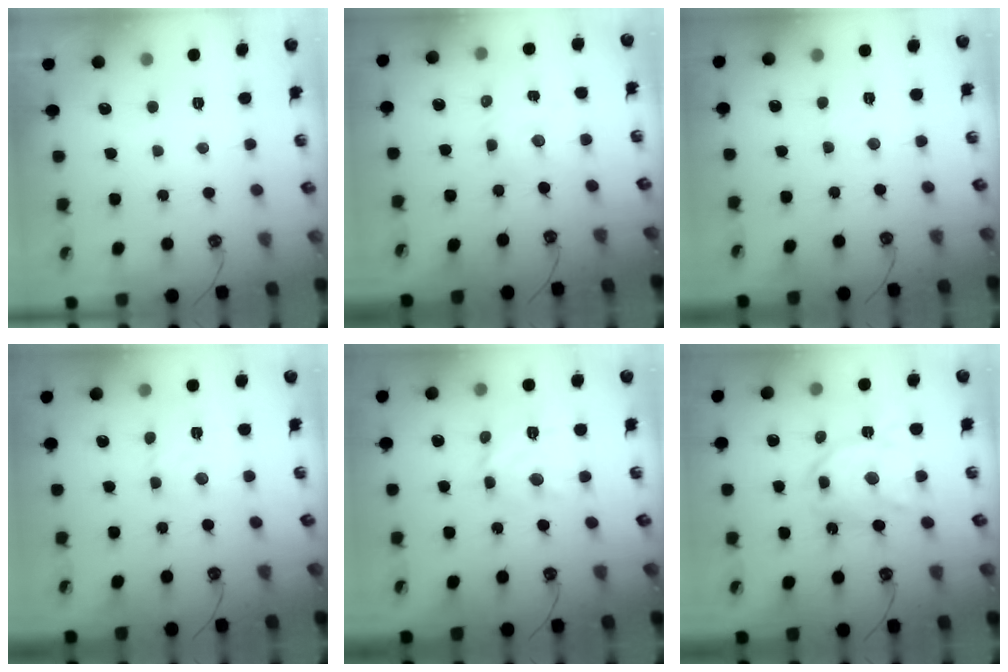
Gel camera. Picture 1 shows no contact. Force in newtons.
{"total": 1.8, "press": 1.8, "slide": 0.0}
{"total": 1.6, "press": 1.5, "slide": 0.4}
{"total": 2.9, "press": 2.9, "slide": 0.4}
{"total": 11.9, "press": 11.9, "slide": 1.0}
{"total": 16.9, "press": 16.8, "slide": 1.6}